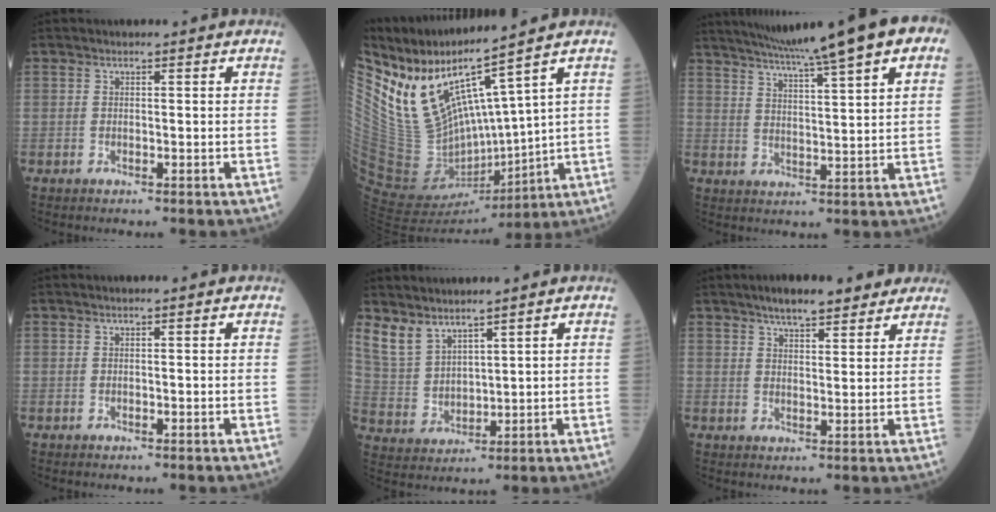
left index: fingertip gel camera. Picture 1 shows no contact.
{"total": 12.8, "force": [9.3, 2.0, 8.5], "torque": [-0.166, -0.030, 0.202]}
{"total": 18.7, "force": [13.7, 0.7, 12.7], "torque": [-0.206, 0.028, 0.184]}
{"total": 0.0}
{"total": 5.5, "force": [4.7, 2.3, 1.7], "torque": [-0.053, -0.004, 0.116]}
{"total": 8.3, "force": [6.6, 2.3, 4.6], "torque": [-0.061, 0.017, 0.092]}